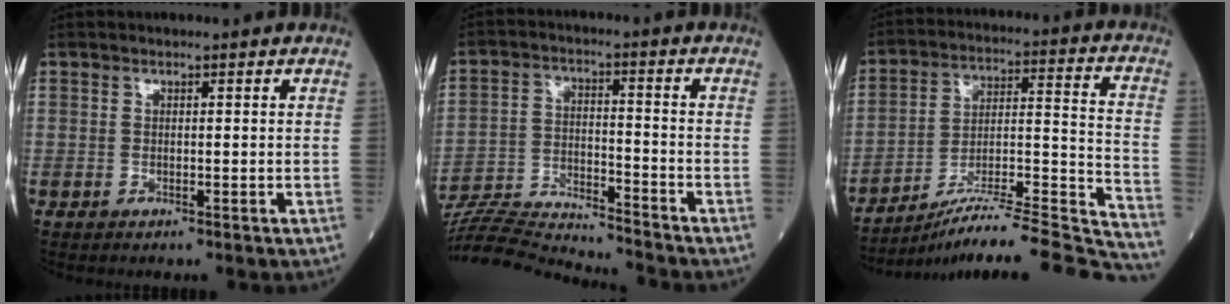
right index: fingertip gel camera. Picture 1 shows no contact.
{"total": 16.2, "force": [-15.7, -0.6, 4.1], "torque": [-0.076, 0.001, -0.260]}
{"total": 25.0, "force": [-22.9, -0.2, 10.0], "torque": [-0.101, 0.001, -0.341]}